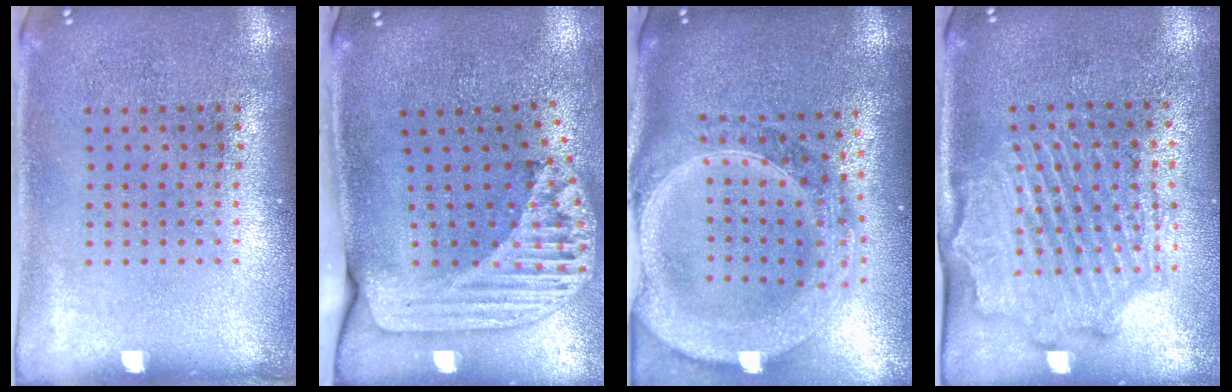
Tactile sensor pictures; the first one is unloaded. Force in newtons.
{"total": 2.4, "press": 1.7, "slide": 1.7}
{"total": 3.2, "press": 2.7, "slide": 1.8}
{"total": 2.1, "press": 2.1, "slide": 0.4}